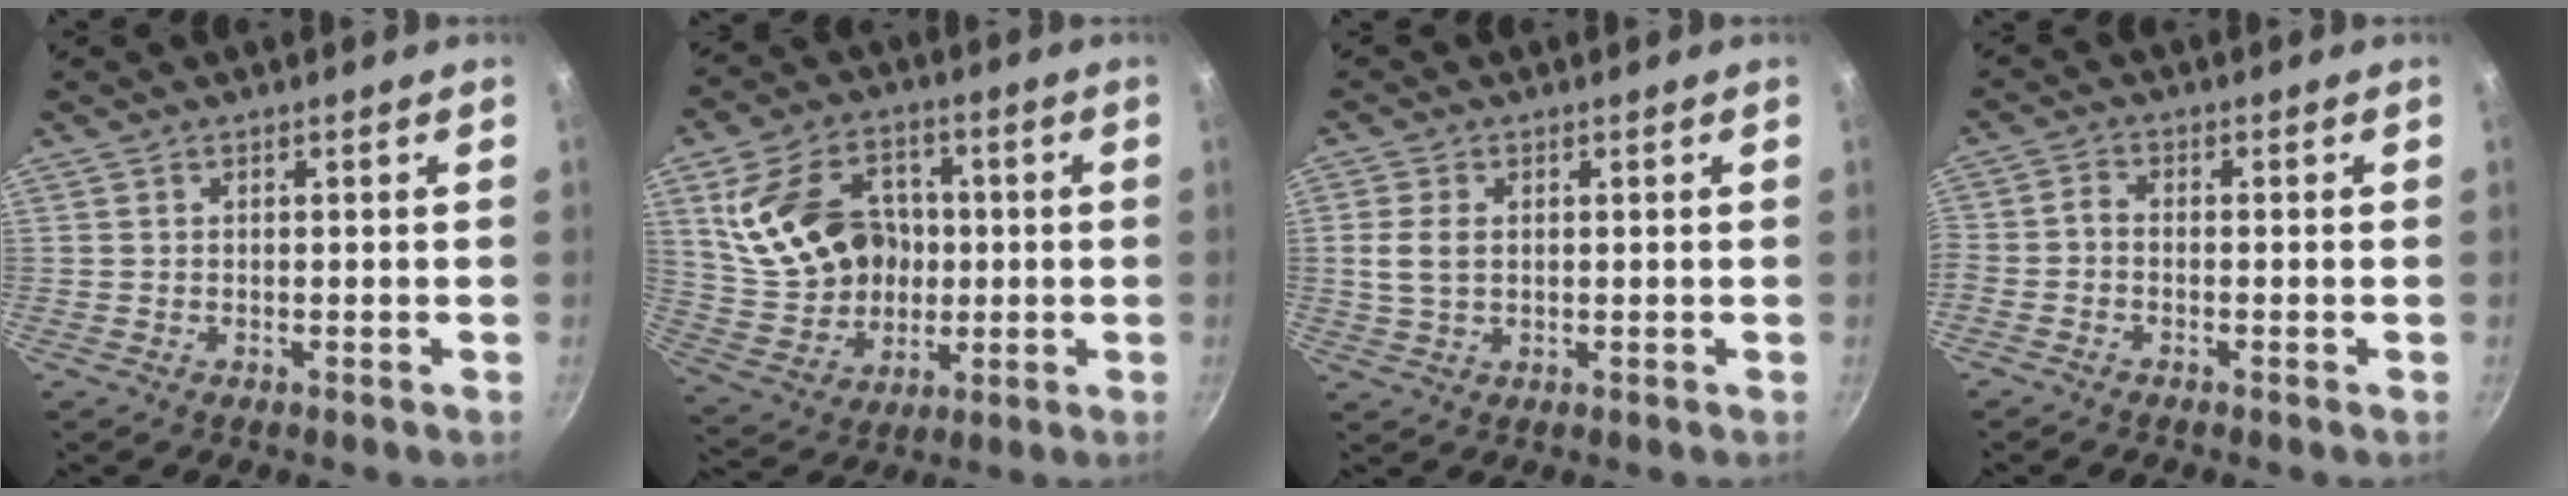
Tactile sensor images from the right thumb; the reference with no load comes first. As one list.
[{"total": 18.1, "force": [2.6, 14.1, 11.1], "torque": [-0.177, 0.010, 0.062]}, {"total": 4.5, "force": [0.6, 3.0, 3.4], "torque": [-0.069, 0.004, 0.012]}, {"total": 2.4, "force": [-1.4, 1.1, 1.6], "torque": [-0.047, 0.017, -0.039]}]